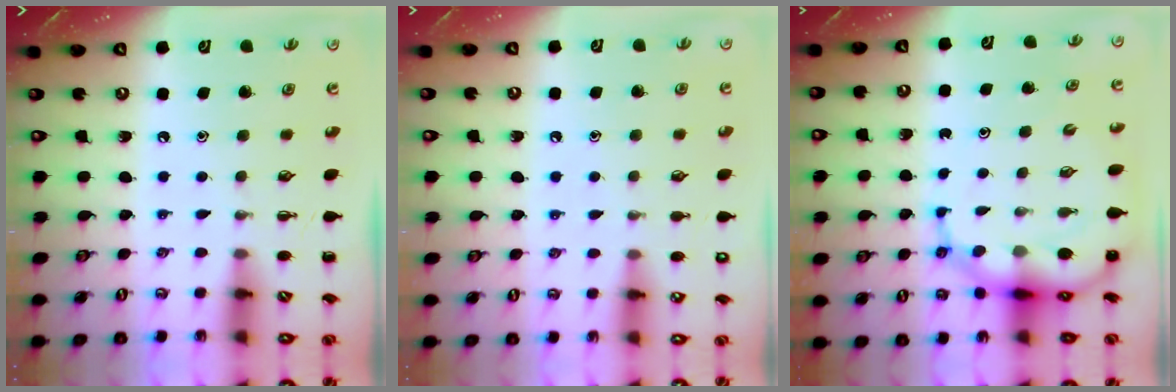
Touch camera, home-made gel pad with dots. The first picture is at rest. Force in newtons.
{"total": 5.5, "press": 5.3, "slide": 1.6}
{"total": 11.8, "press": 11.2, "slide": 3.5}